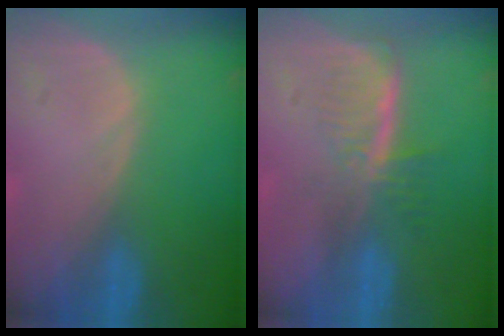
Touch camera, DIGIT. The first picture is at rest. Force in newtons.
{"total": 6.0, "press": 5.1, "slide": 3.0}